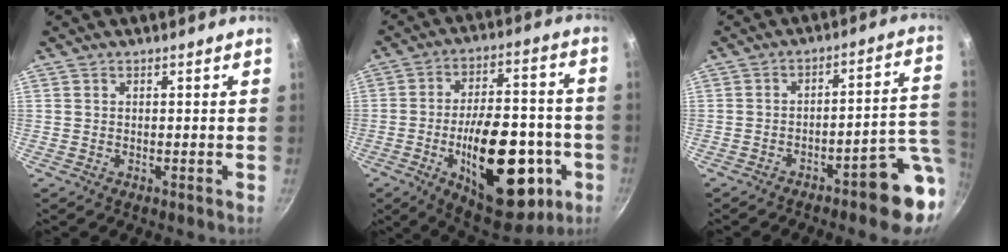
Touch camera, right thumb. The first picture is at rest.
{"total": 25.0, "force": [-7.4, 12.3, 20.5], "torque": [-0.263, 0.033, -0.093]}
{"total": 11.3, "force": [-4.1, 3.0, 10.1], "torque": [-0.100, 0.038, -0.055]}